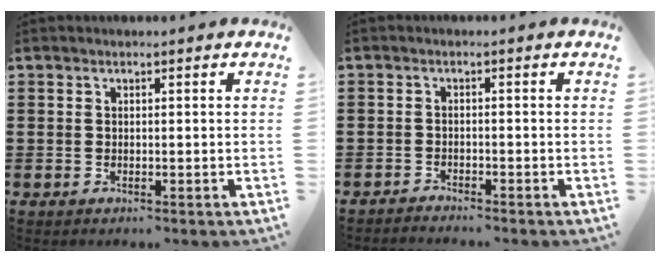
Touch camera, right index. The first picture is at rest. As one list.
[{"total": 1.5, "force": [-1.5, 0.0, -0.1], "torque": [-0.002, 0.004, -0.033]}]